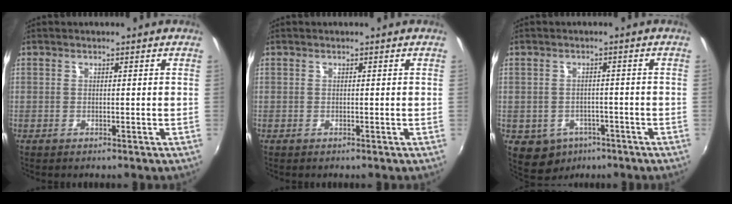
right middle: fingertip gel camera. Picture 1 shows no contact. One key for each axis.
{"total": 0.0}
{"total": 6.7, "fx": -3.6, "fy": 5.2, "fz": 2.2, "tx": -0.055, "ty": -0.004, "tz": -0.038}